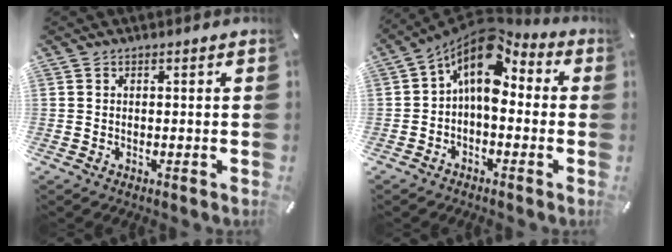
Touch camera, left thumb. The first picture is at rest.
{"total": 11.6, "force": [3.5, 7.0, 8.6], "torque": [-0.156, -0.032, 0.056]}